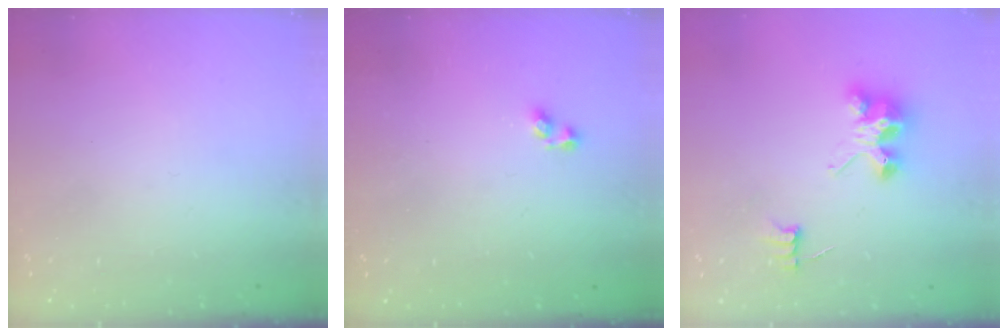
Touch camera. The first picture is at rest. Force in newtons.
{"total": 2.9, "press": 2.9, "slide": 0.6}
{"total": 6.8, "press": 6.8, "slide": 0.2}